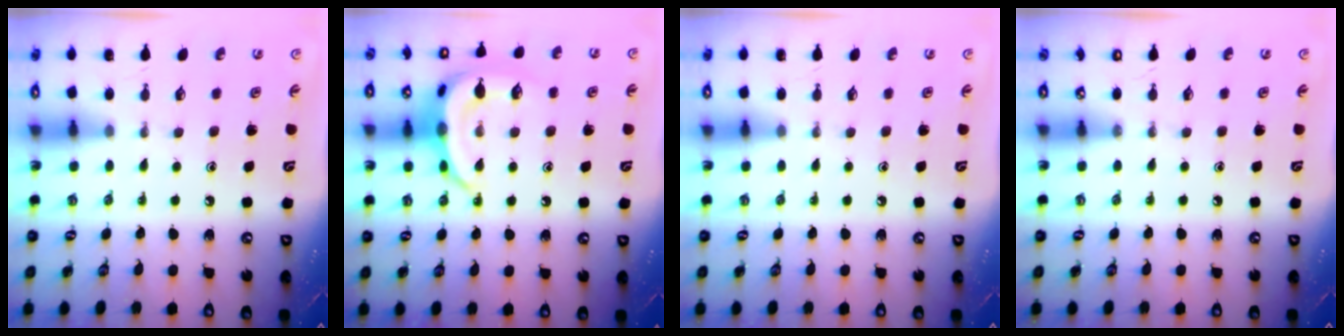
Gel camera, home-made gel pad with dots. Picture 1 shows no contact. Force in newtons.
{"total": 15.3, "press": 15.3, "slide": 0.7}
{"total": 0.0}
{"total": 0.0}